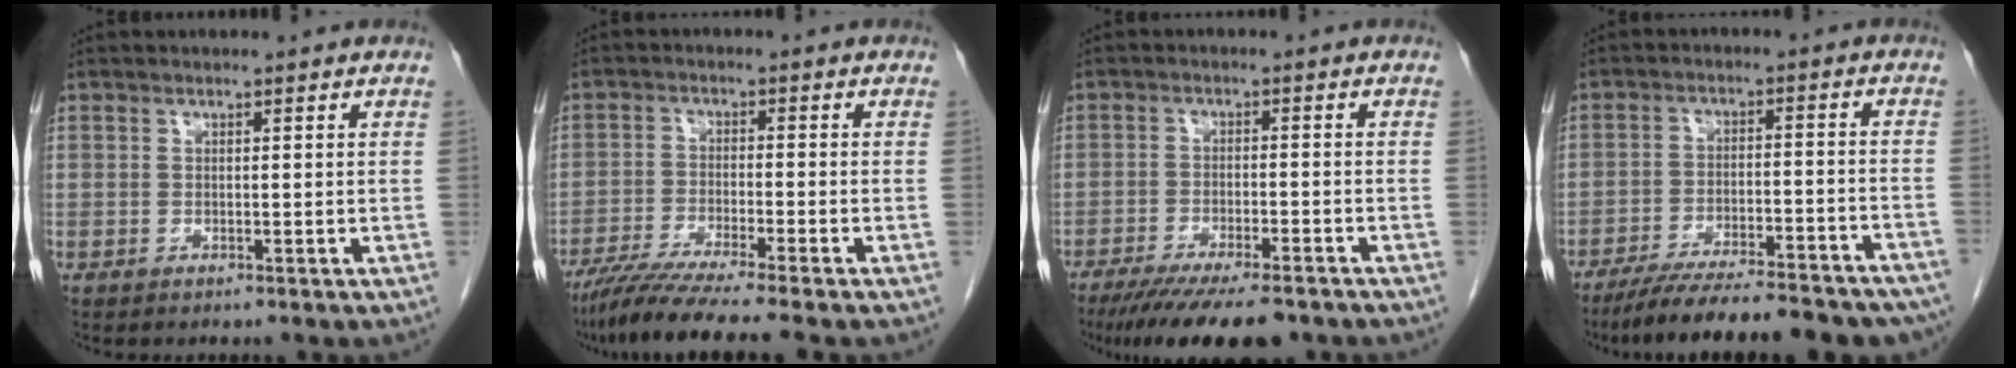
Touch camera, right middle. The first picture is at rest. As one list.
[{"total": 9.3, "force": [-7.6, -1.3, 5.1], "torque": [-0.077, -0.032, -0.126]}, {"total": 12.9, "force": [-10.3, 2.3, 7.4], "torque": [-0.118, -0.024, -0.158]}, {"total": 22.7, "force": [-19.8, 3.6, 10.4], "torque": [-0.120, -0.008, -0.271]}]